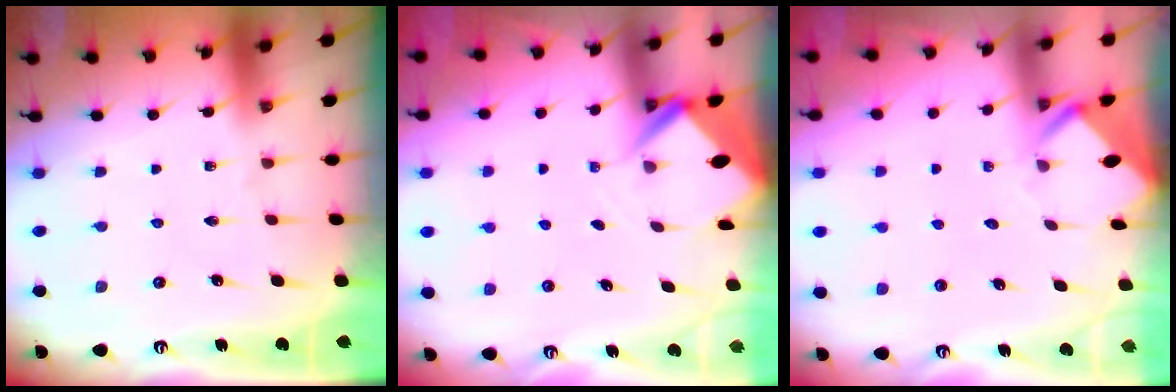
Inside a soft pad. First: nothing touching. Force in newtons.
{"total": 2.7, "press": 2.7, "slide": 0.1}
{"total": 3.5, "press": 3.5, "slide": 0.3}